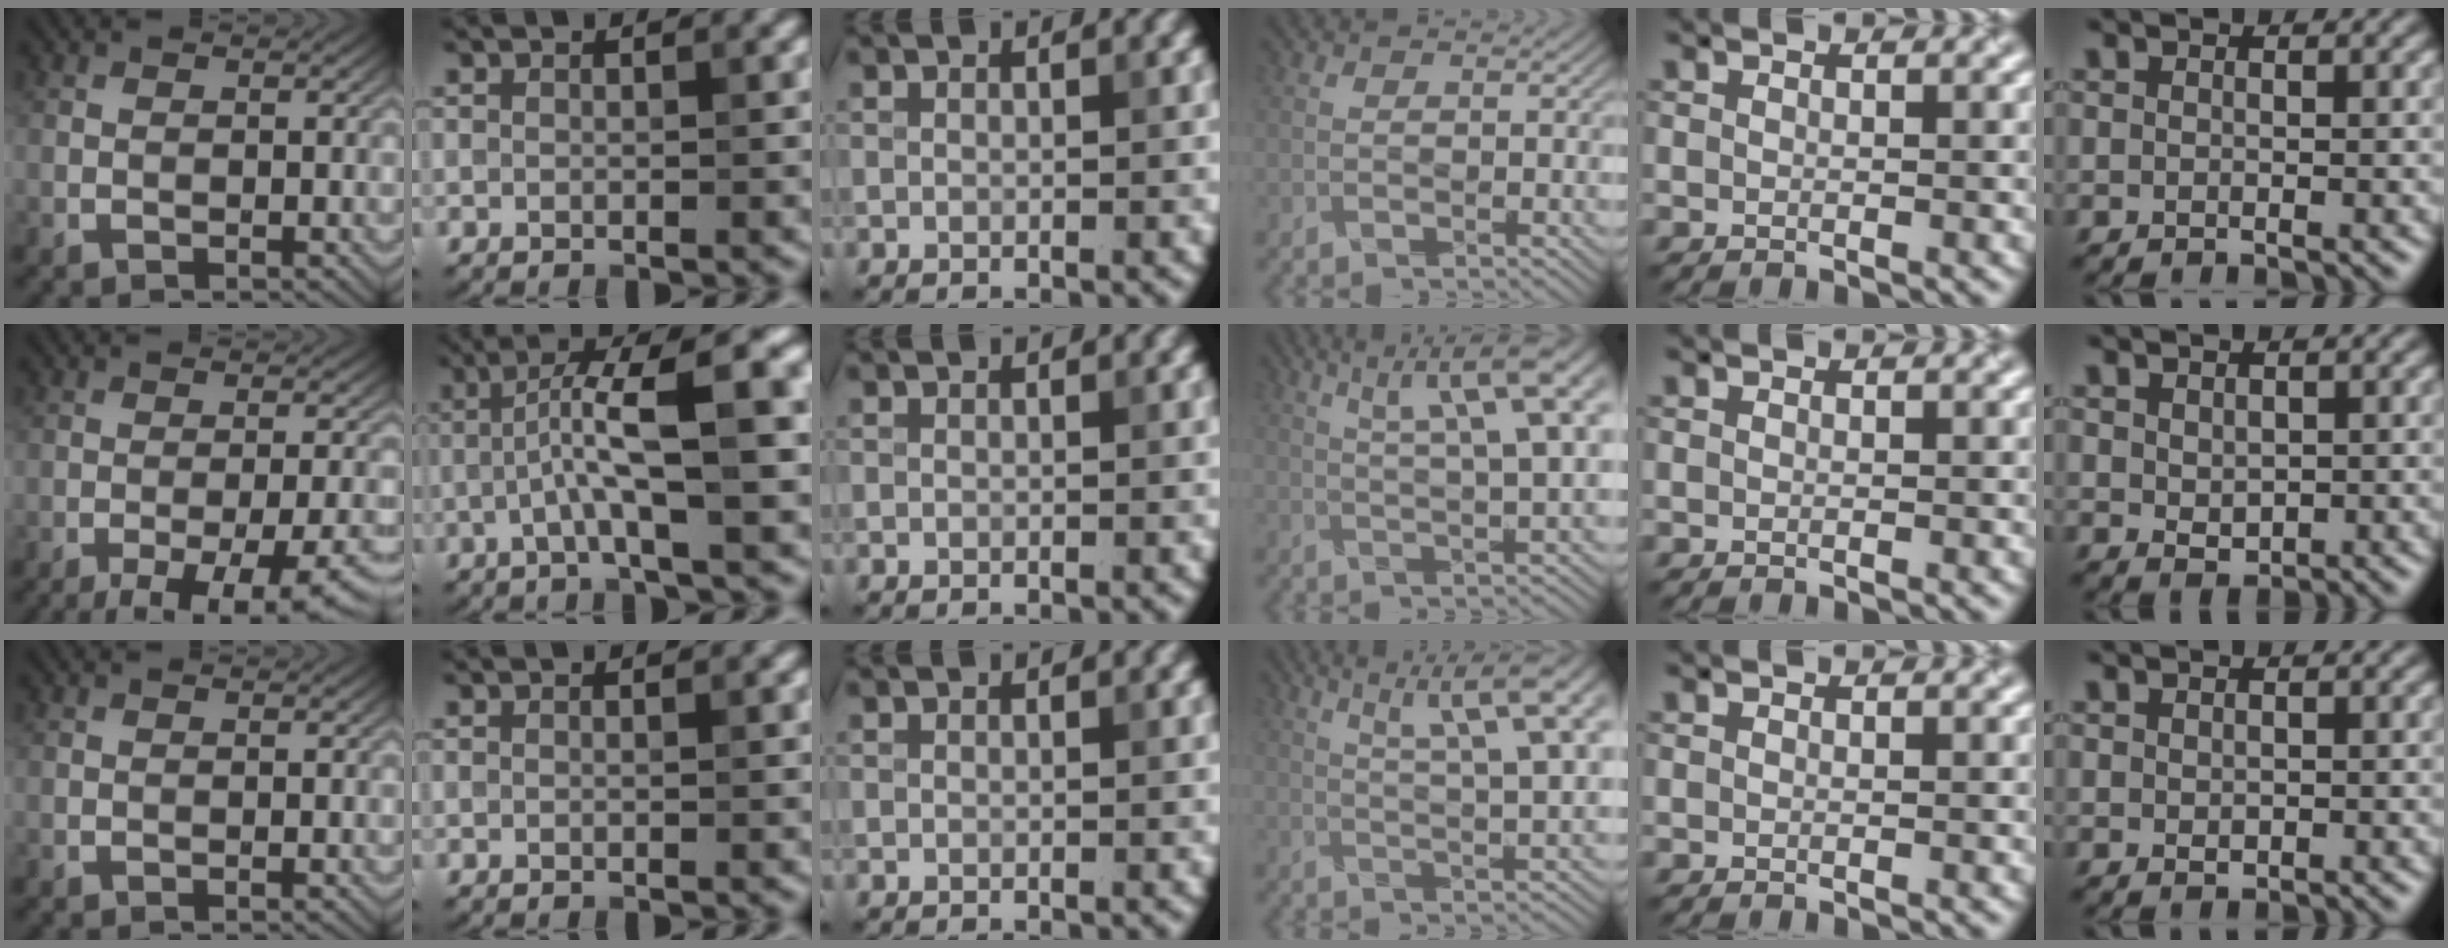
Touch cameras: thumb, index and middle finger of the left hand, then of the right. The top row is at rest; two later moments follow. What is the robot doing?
{"motion": "pour", "object": "sugar"}